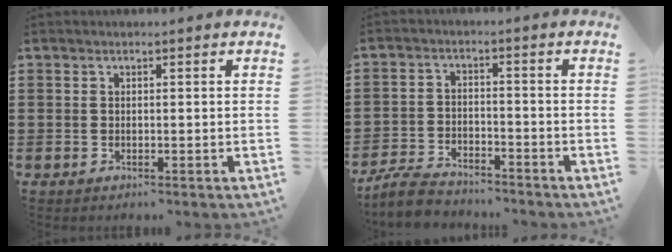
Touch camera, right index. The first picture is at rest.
{"total": 4.8, "force": [-4.6, 0.8, 1.2], "torque": [-0.042, 0.000, -0.096]}